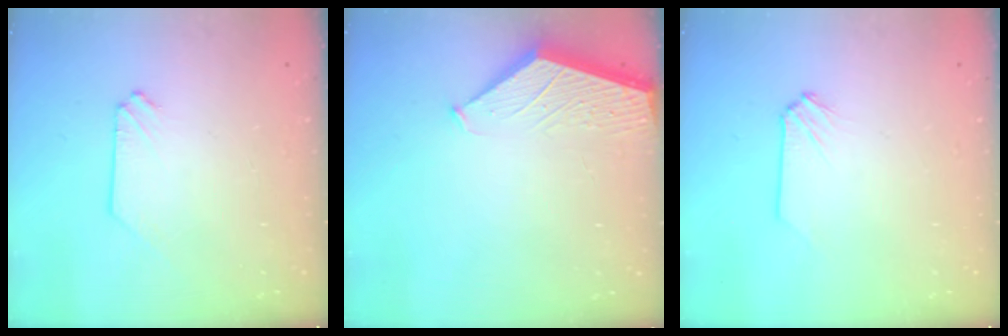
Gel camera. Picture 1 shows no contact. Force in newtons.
{"total": 1.9, "press": 1.9, "slide": 0.2}
{"total": 0.0}